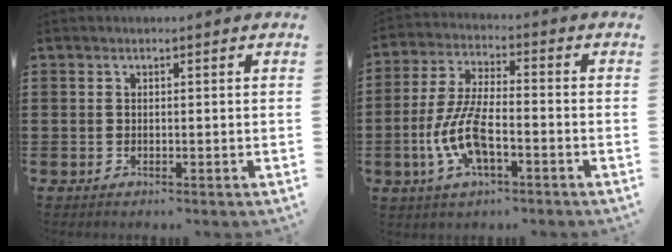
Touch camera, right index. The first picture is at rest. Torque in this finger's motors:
{"motor_torque": [1.82, 0.32, 0.66, 0.12]}